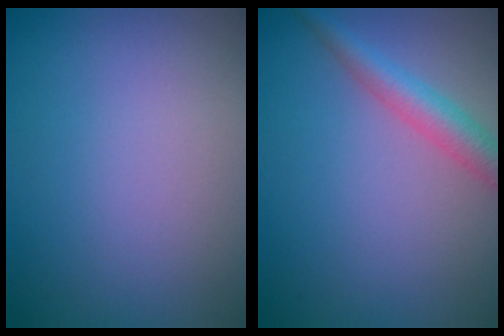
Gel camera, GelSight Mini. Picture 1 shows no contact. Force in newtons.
{"total": 3.2, "press": 3.2, "slide": 0.1}